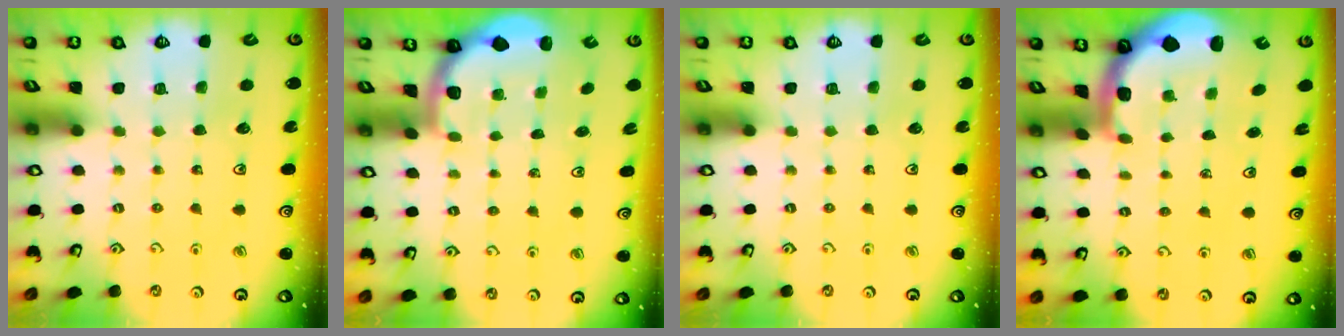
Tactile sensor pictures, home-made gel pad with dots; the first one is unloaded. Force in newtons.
{"total": 1.7, "press": 1.7, "slide": 0.3}
{"total": 0.0}
{"total": 1.7, "press": 1.6, "slide": 0.4}